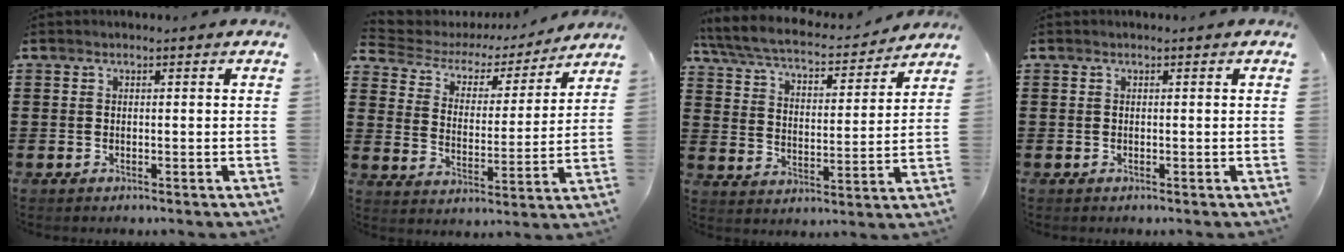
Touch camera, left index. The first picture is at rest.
{"total": 4.3, "force": [3.7, 1.6, 1.3], "torque": [-0.051, -0.026, 0.055]}
{"total": 5.6, "force": [5.1, 0.7, 2.3], "torque": [-0.070, -0.033, 0.082]}
{"total": 0.0}